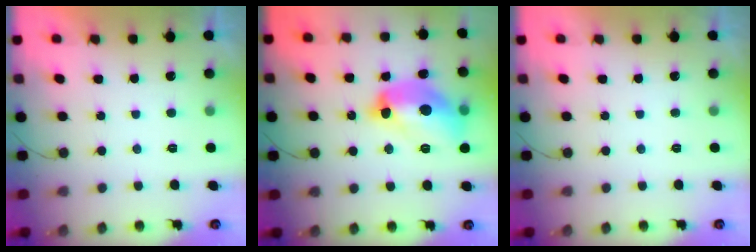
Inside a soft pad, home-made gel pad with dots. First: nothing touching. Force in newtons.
{"total": 16.1, "press": 16.1, "slide": 1.8}
{"total": 0.0}